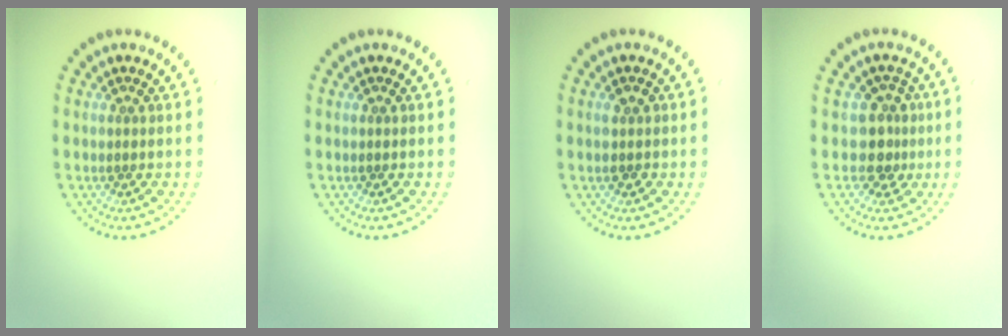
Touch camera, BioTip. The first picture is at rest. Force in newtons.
{"total": 0.0}
{"total": 1.5, "press": 1.5, "slide": 0.3}
{"total": 2.5, "press": 2.0, "slide": 1.5}